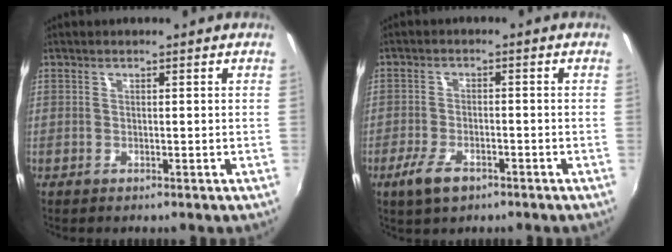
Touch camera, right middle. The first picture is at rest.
{"total": 5.3, "force": [-3.4, 2.2, 3.4], "torque": [-0.090, -0.010, -0.063]}